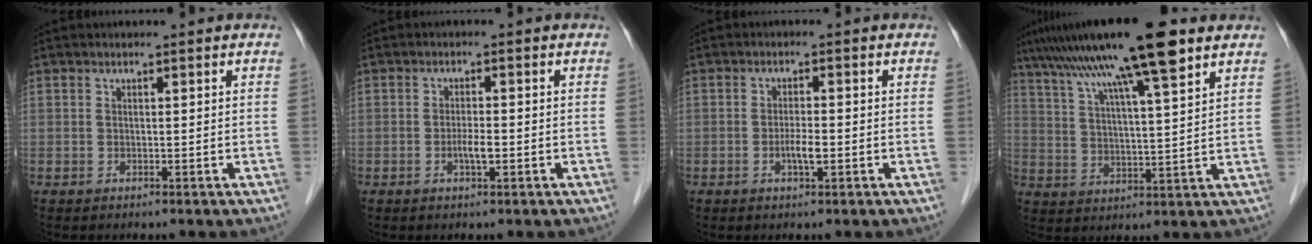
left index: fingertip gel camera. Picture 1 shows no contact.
{"total": 2.4, "force": [-0.8, 0.4, 2.2], "torque": [-0.042, 0.001, -0.014]}
{"total": 2.7, "force": [-0.9, 0.5, 2.5], "torque": [-0.049, 0.000, -0.015]}
{"total": 16.6, "force": [11.4, 0.8, 12.0], "torque": [-0.205, 0.040, 0.184]}